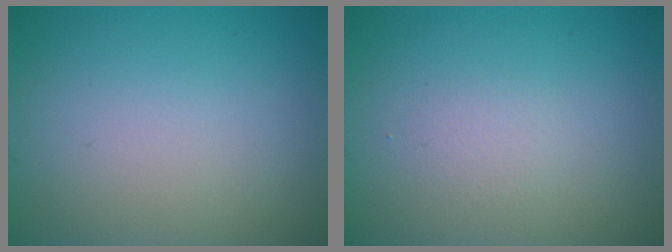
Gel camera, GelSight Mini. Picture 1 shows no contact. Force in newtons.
{"total": 0.9, "press": 0.9, "slide": 0.2}